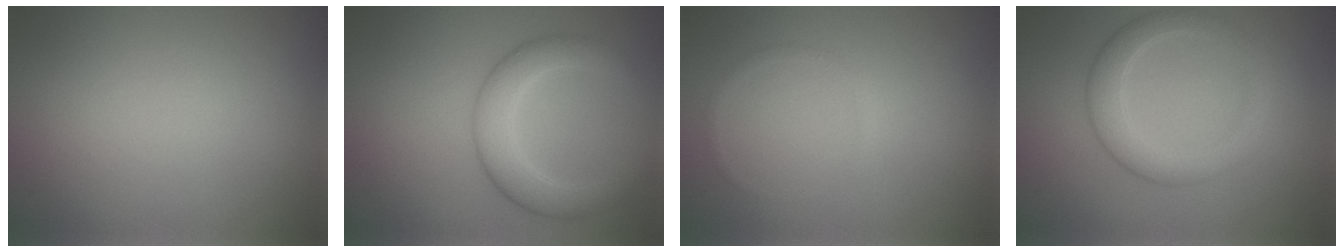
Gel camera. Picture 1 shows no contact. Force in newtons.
{"total": 4.5, "press": 4.5, "slide": 0.1}
{"total": 0.6, "press": 0.6, "slide": 0.1}
{"total": 3.7, "press": 3.7, "slide": 0.1}